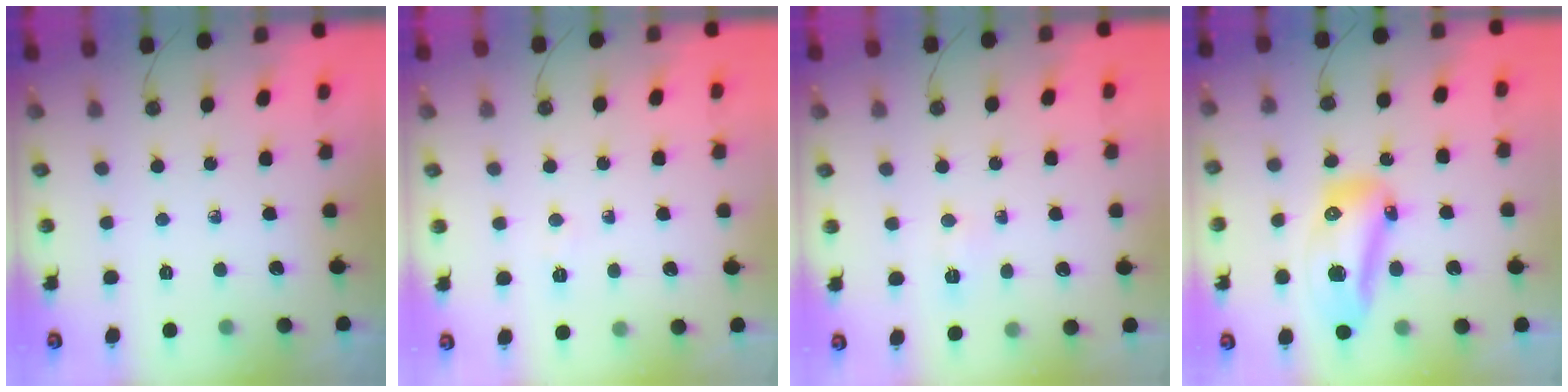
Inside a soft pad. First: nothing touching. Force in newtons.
{"total": 3.6, "press": 3.6, "slide": 0.4}
{"total": 2.9, "press": 2.7, "slide": 1.0}
{"total": 14.8, "press": 14.6, "slide": 2.7}